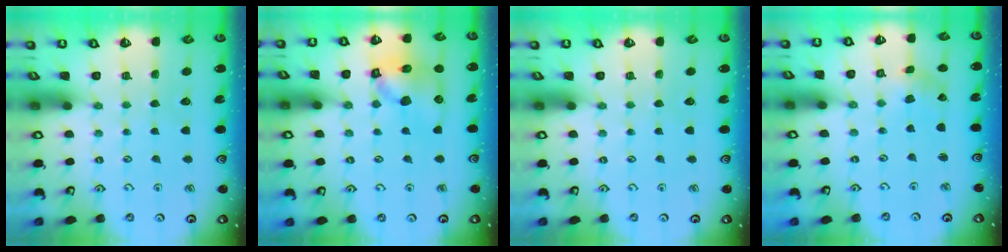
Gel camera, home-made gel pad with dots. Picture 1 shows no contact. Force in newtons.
{"total": 12.5, "press": 12.4, "slide": 1.6}
{"total": 0.0}
{"total": 1.1, "press": 1.1, "slide": 0.2}